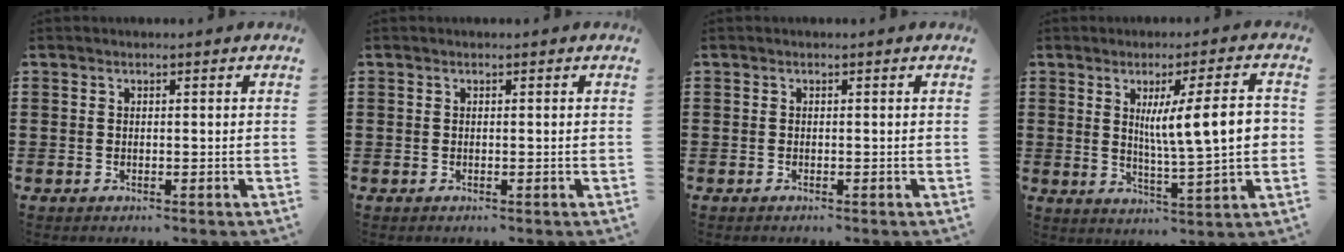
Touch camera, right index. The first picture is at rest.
{"total": 0.0}
{"total": 0.0}
{"total": 10.3, "force": [1.8, 1.5, 10.0], "torque": [-0.169, 0.000, 0.022]}